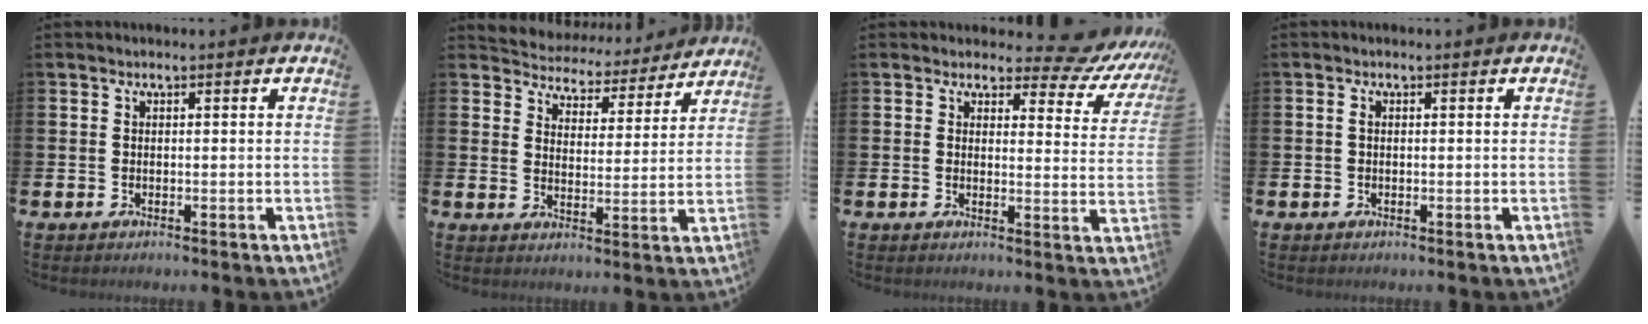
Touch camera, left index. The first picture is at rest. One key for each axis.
{"total": 4.8, "fx": 4.5, "fy": 1.7, "fz": 0.0, "tx": -0.026, "ty": -0.041, "tz": 0.073}
{"total": 5.0, "fx": 4.2, "fy": 2.0, "fz": 1.7, "tx": -0.026, "ty": -0.032, "tz": 0.068}
{"total": 0.6, "fx": 0.0, "fy": 0.4, "fz": 0.5, "tx": -0.009, "ty": 0.005, "tz": -0.003}